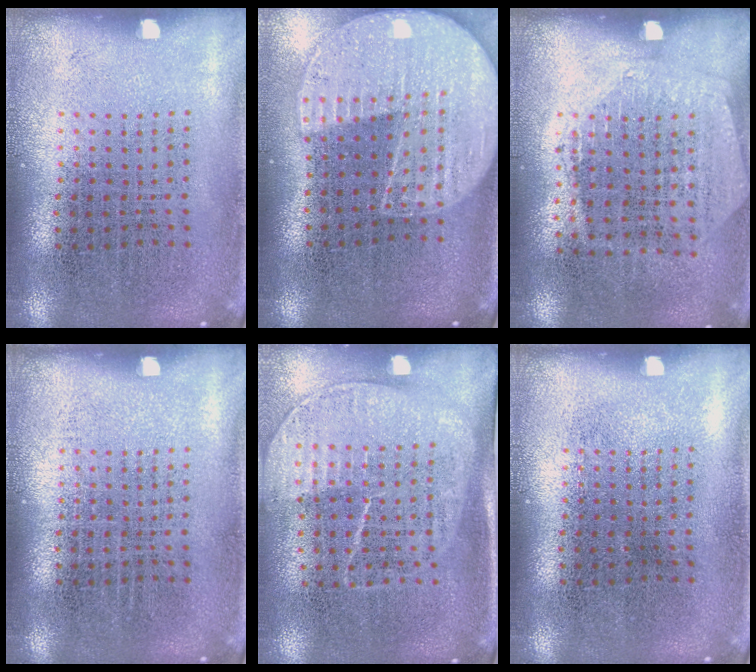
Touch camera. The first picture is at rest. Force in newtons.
{"total": 2.1, "press": 1.8, "slide": 1.0}
{"total": 1.4, "press": 1.2, "slide": 0.6}
{"total": 0.0}
{"total": 1.7, "press": 1.4, "slide": 0.9}
{"total": 0.0}